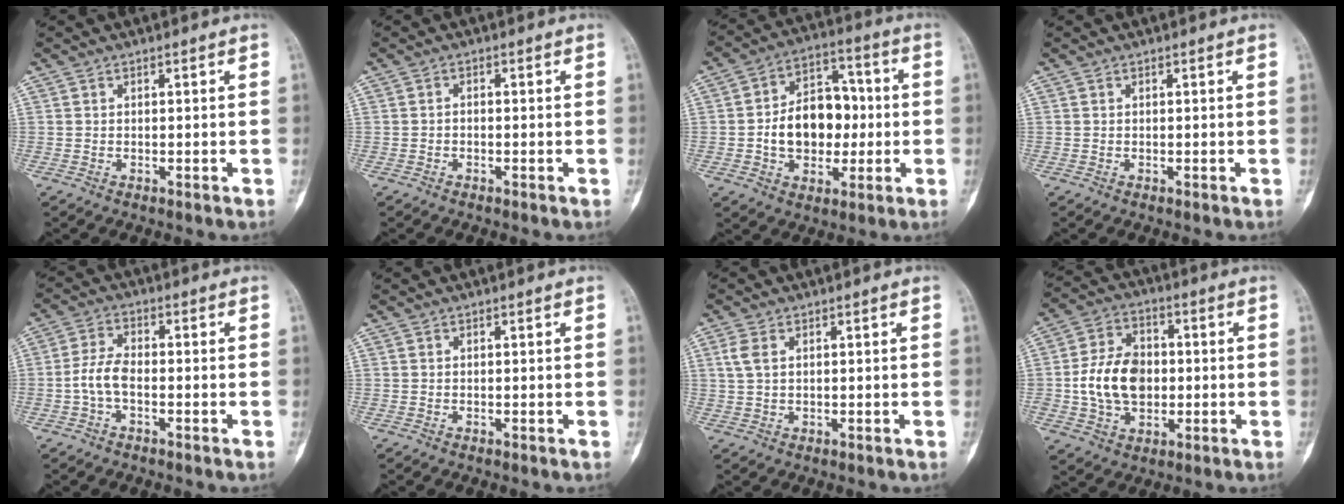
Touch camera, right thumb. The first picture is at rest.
{"total": 0.7, "force": [-0.4, 0.4, 0.4], "torque": [-0.005, 0.005, -0.012]}
{"total": 14.3, "force": [-1.0, 10.2, 9.9], "torque": [-0.118, 0.035, -0.014]}
{"total": 0.0}
{"total": 5.2, "force": [-1.4, 2.7, 4.1], "torque": [-0.084, 0.020, -0.034]}
{"total": 0.0}
{"total": 3.2, "force": [1.1, 1.9, 2.4], "torque": [-0.059, 0.007, 0.023]}
{"total": 12.8, "force": [-0.6, 9.1, 9.0], "torque": [-0.137, 0.018, -0.011]}